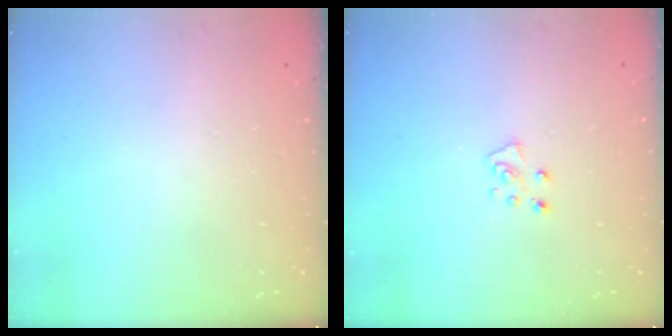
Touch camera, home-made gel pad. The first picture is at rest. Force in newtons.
{"total": 5.7, "press": 5.7, "slide": 0.7}